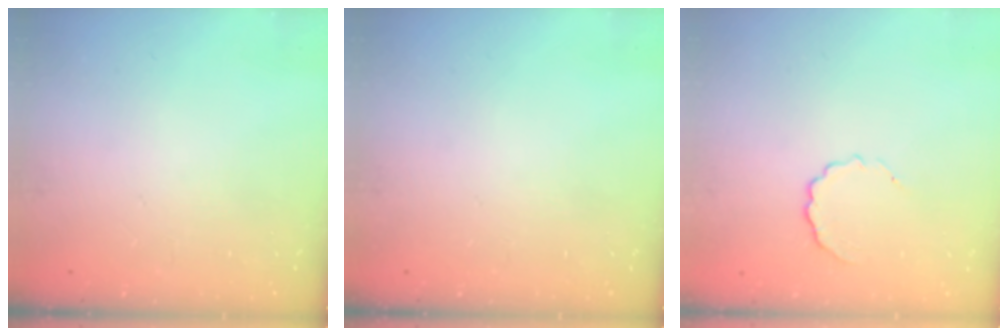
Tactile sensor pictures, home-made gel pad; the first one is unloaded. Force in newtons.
{"total": 0.0}
{"total": 3.5, "press": 3.4, "slide": 0.9}